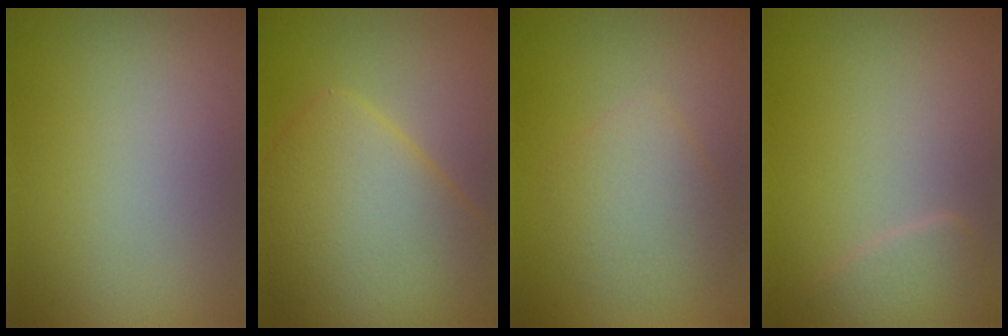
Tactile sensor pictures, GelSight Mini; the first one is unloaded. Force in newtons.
{"total": 8.8, "press": 8.8, "slide": 0.3}
{"total": 3.3, "press": 3.3, "slide": 0.1}
{"total": 1.9, "press": 1.9, "slide": 0.1}